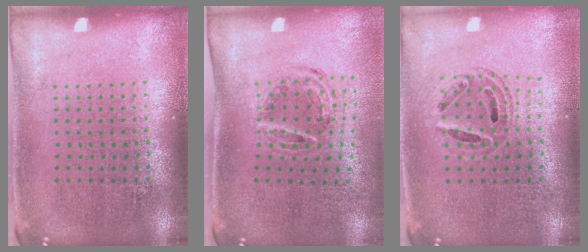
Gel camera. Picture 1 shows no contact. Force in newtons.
{"total": 1.1, "press": 1.0, "slide": 0.3}
{"total": 0.6, "press": 0.6, "slide": 0.2}